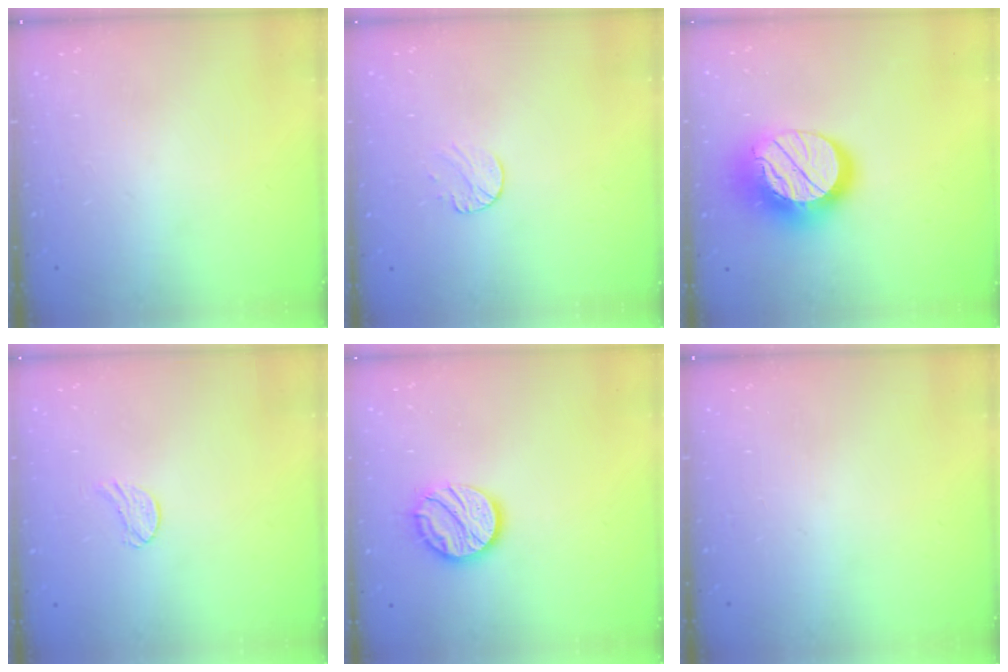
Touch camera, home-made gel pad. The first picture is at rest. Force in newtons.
{"total": 5.5, "press": 5.5, "slide": 0.6}
{"total": 20.8, "press": 20.7, "slide": 1.7}
{"total": 6.4, "press": 6.4, "slide": 0.4}
{"total": 12.6, "press": 12.6, "slide": 0.7}
{"total": 0.0}